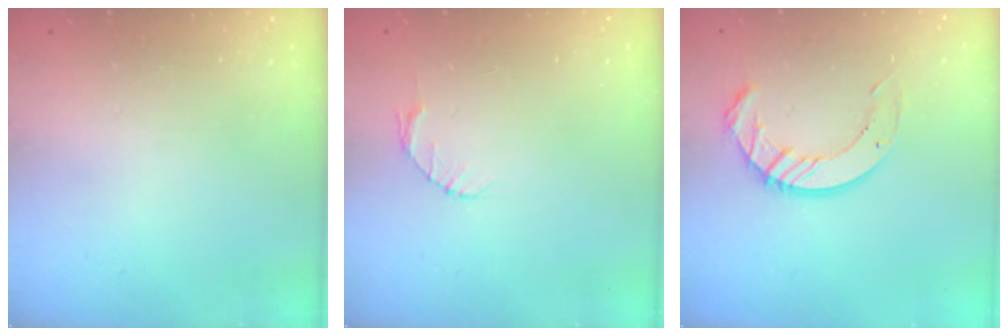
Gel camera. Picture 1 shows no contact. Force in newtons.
{"total": 2.6, "press": 2.6, "slide": 0.3}
{"total": 10.2, "press": 10.1, "slide": 1.0}